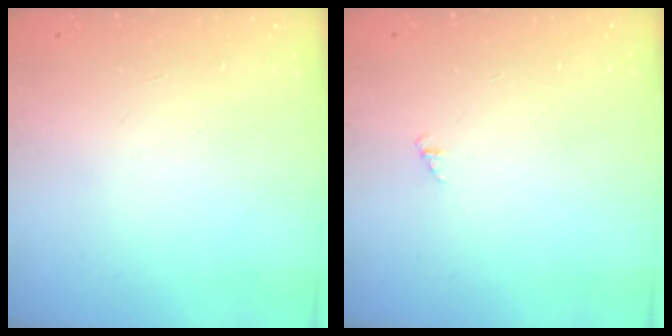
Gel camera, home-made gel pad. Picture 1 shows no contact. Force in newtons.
{"total": 1.2, "press": 1.1, "slide": 0.3}